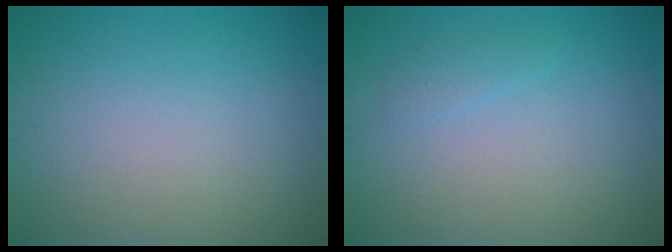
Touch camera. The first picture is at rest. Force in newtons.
{"total": 0.8, "press": 0.8, "slide": 0.0}